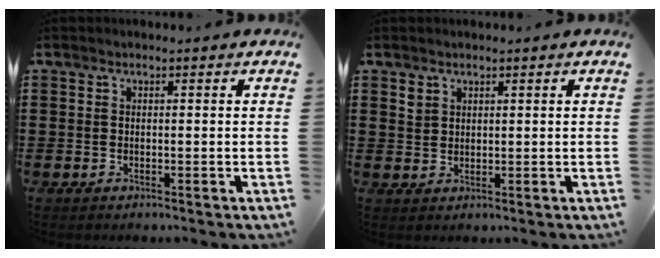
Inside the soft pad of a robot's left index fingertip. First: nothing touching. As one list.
[{"total": 1.7, "force": [1.3, 1.1, 0.3], "torque": [-0.009, 0.003, 0.025]}]